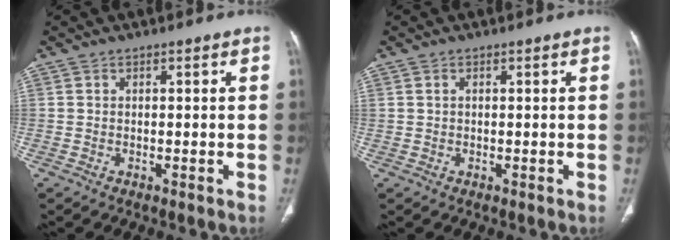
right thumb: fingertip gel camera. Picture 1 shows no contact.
{"total": 0.7, "force": [0.3, 0.4, 0.4], "torque": [-0.009, 0.003, 0.007]}